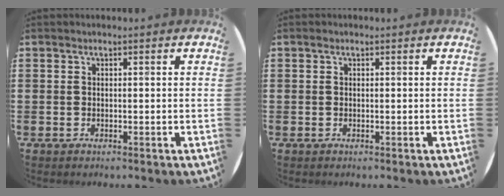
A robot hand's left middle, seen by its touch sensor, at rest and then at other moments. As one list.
[{"total": 0.0}]